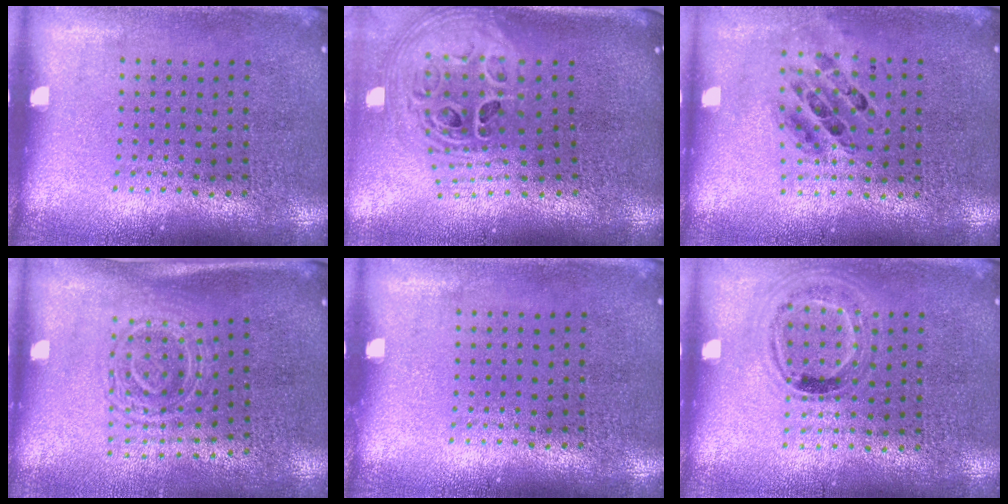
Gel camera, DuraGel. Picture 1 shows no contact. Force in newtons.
{"total": 2.9, "press": 2.0, "slide": 2.0}
{"total": 0.7, "press": 0.7, "slide": 0.1}
{"total": 1.7, "press": 1.3, "slide": 1.1}
{"total": 0.0}
{"total": 0.9, "press": 0.8, "slide": 0.4}